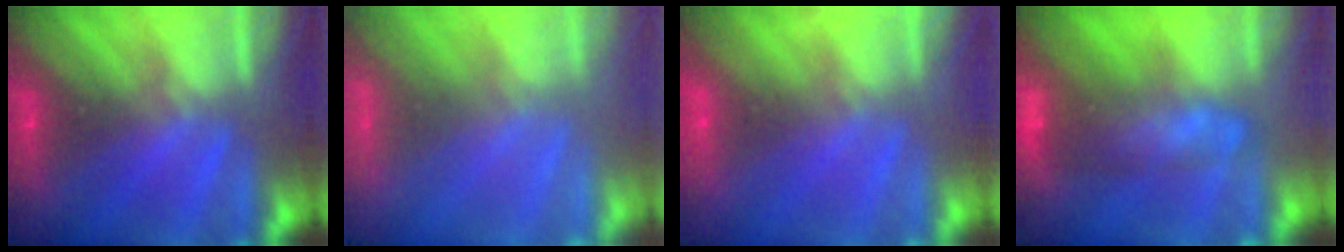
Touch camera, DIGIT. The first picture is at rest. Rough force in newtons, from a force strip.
{"total": 3.4}
{"total": 7.6}
{"total": 5.7}